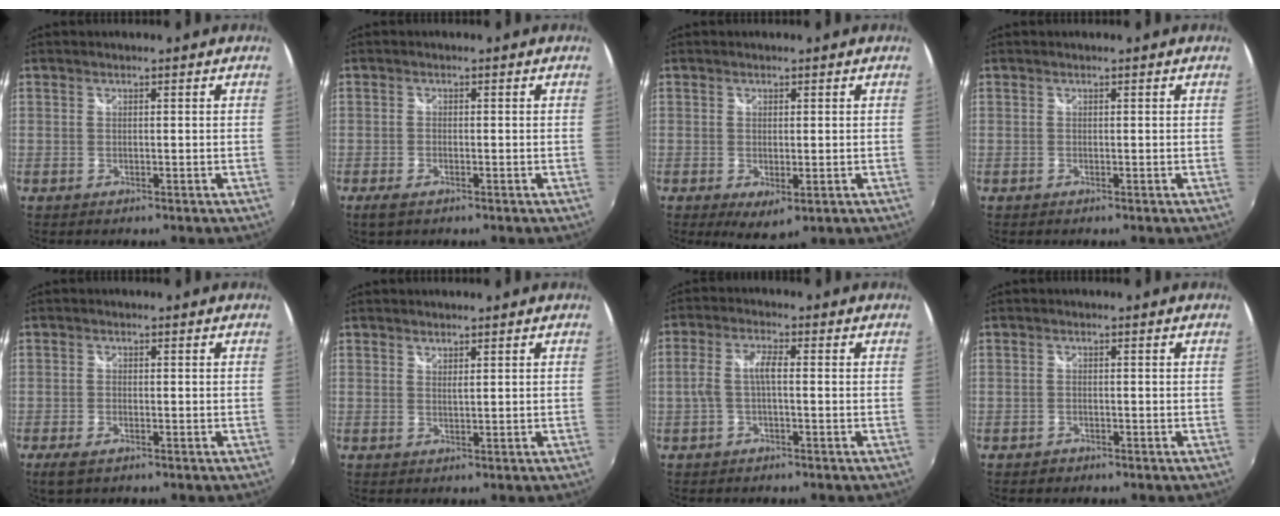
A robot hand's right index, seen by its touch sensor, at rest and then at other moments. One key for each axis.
{"total": 2.7, "fx": -1.7, "fy": 1.1, "fz": 1.7, "tx": -0.041, "ty": -0.007, "tz": -0.034}
{"total": 3.9, "fx": -0.9, "fy": 1.9, "fz": 3.3, "tx": -0.058, "ty": -0.017, "tz": -0.008}
{"total": 0.0}
{"total": 3.3, "fx": -2.0, "fy": 1.4, "fz": 2.2, "tx": -0.052, "ty": -0.009, "tz": -0.038}
{"total": 1.2, "fx": 1.1, "fy": 0.2, "fz": 0.4, "tx": -0.005, "ty": 0.000, "tz": 0.018}
{"total": 4.2, "fx": -0.8, "fy": 0.9, "fz": 4.1, "tx": -0.087, "ty": 0.007, "tz": -0.012}
{"total": 1.4, "fx": -1.0, "fy": 1.0, "fz": 0.3, "tx": -0.008, "ty": -0.001, "tz": -0.015}